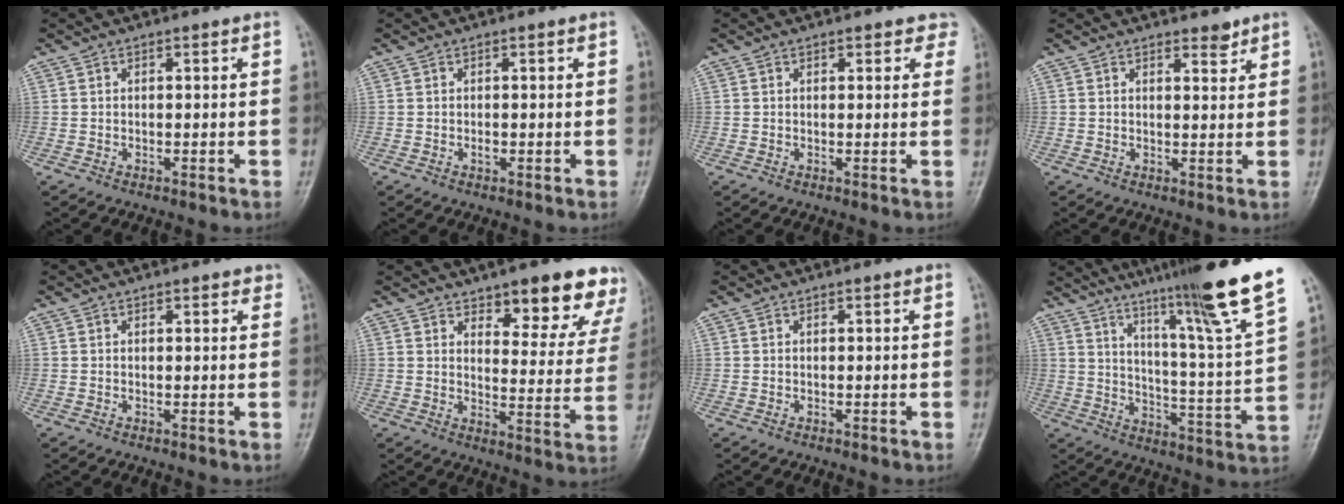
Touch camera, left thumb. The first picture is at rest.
{"total": 0.8, "force": [-0.1, 0.5, 0.6], "torque": [-0.007, 0.000, -0.002]}
{"total": 2.9, "force": [2.2, 1.6, 0.9], "torque": [0.025, -0.005, 0.015]}
{"total": 1.8, "force": [1.5, 0.7, 0.7], "torque": [0.000, -0.011, 0.020]}
{"total": 1.4, "force": [1.0, 0.7, 0.7], "torque": [-0.001, -0.003, 0.008]}
{"total": 14.1, "force": [10.5, 5.5, 7.5], "torque": [-0.030, -0.063, 0.124]}
{"total": 0.0}
{"total": 20.6, "force": [14.3, -0.4, 14.8], "torque": [-0.204, -0.085, 0.215]}